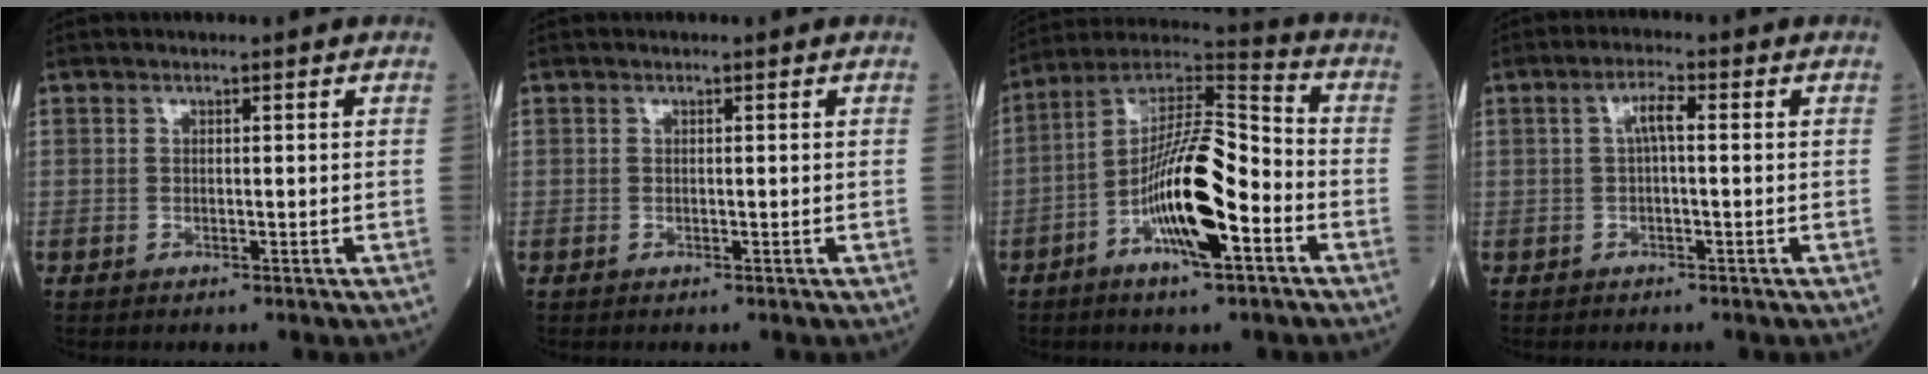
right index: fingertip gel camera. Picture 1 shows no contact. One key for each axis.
{"total": 0.0}
{"total": 15.5, "fx": -5.1, "fy": 3.3, "fz": 14.2, "tx": -0.265, "ty": 0.012, "tz": -0.089}
{"total": 2.7, "fx": 0.5, "fy": 0.5, "fz": 2.6, "tx": -0.053, "ty": 0.010, "tz": 0.008}